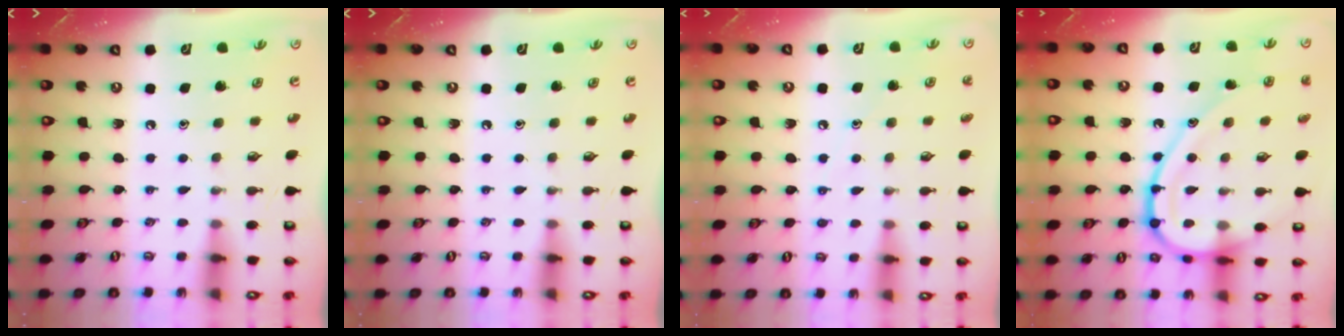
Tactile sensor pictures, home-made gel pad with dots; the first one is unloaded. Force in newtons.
{"total": 0.0}
{"total": 5.8, "press": 5.7, "slide": 0.8}
{"total": 18.6, "press": 18.5, "slide": 1.0}